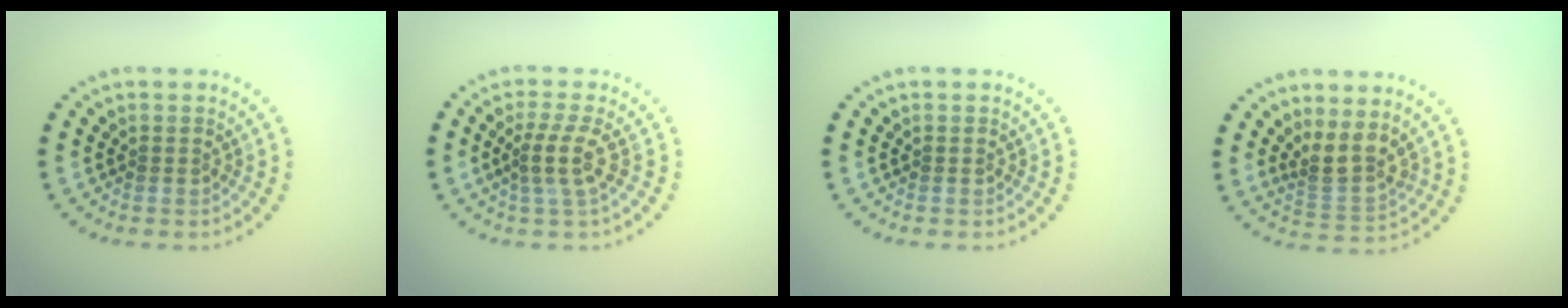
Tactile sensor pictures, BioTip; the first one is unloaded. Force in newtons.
{"total": 2.7, "press": 2.0, "slide": 1.8}
{"total": 0.0}
{"total": 2.9, "press": 2.2, "slide": 1.9}